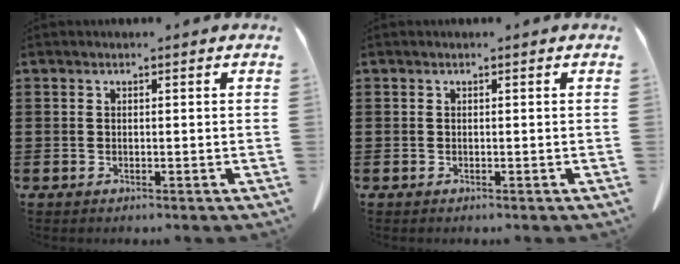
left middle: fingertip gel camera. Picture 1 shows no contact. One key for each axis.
{"total": 0.0}